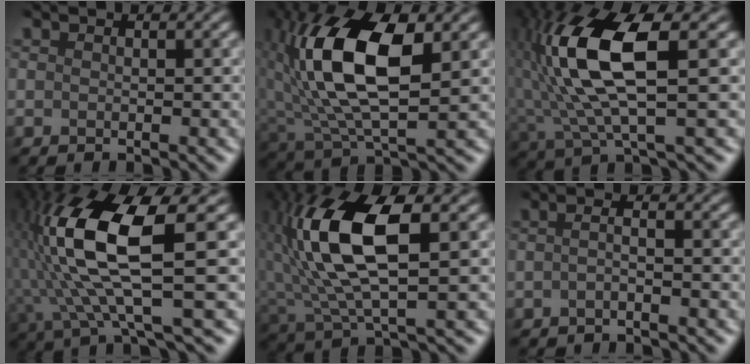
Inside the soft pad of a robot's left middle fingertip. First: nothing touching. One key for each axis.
{"total": 11.1, "fx": 2.7, "fy": 4.7, "fz": 9.7, "tx": -0.192, "ty": 0.013, "tz": 0.049}
{"total": 9.2, "fx": 2.1, "fy": 2.5, "fz": 8.6, "tx": -0.195, "ty": 0.013, "tz": 0.045}
{"total": 10.5, "fx": 1.3, "fy": 2.3, "fz": 10.1, "tx": -0.218, "ty": 0.007, "tz": 0.034}
{"total": 9.8, "fx": 2.6, "fy": 3.2, "fz": 8.9, "tx": -0.191, "ty": 0.017, "tz": 0.050}
{"total": 1.0, "fx": -0.6, "fy": -0.2, "fz": 0.8, "tx": -0.019, "ty": 0.002, "tz": -0.016}